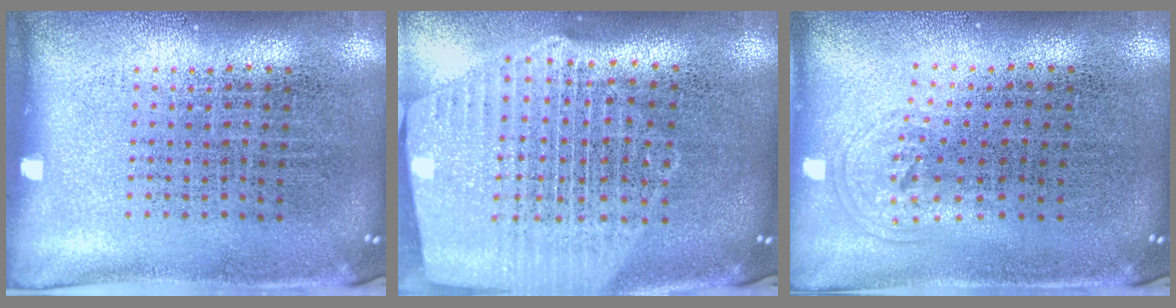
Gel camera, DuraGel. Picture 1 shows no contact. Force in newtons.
{"total": 2.6, "press": 2.2, "slide": 1.4}
{"total": 0.8, "press": 0.6, "slide": 0.6}